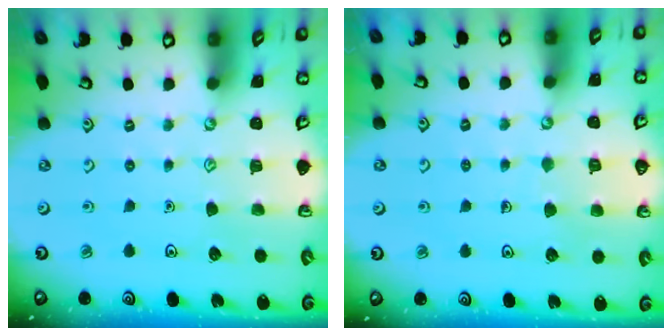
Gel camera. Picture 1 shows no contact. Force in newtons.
{"total": 4.6, "press": 4.6, "slide": 0.4}